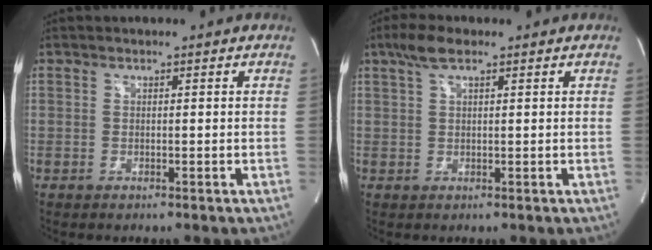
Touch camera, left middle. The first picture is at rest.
{"total": 4.0, "force": [2.5, 1.1, 2.8], "torque": [-0.066, 0.018, 0.051]}